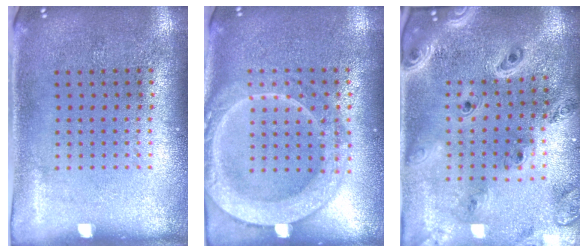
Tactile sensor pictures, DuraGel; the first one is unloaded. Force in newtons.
{"total": 2.2, "press": 2.2, "slide": 0.3}
{"total": 2.5, "press": 2.2, "slide": 1.2}